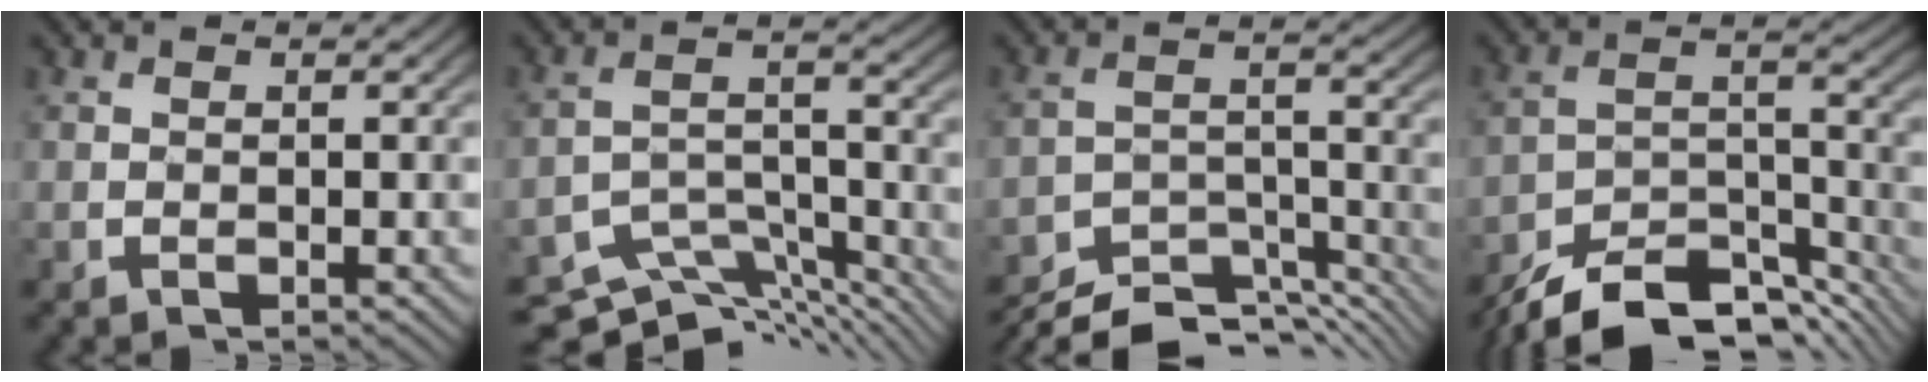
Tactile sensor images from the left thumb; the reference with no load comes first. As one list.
[{"total": 11.0, "force": [-9.9, 3.4, 3.4], "torque": [-0.069, -0.003, -0.150]}, {"total": 11.5, "force": [-10.5, 2.8, 3.8], "torque": [-0.064, -0.002, -0.164]}, {"total": 13.0, "force": [-10.9, 4.2, 5.7], "torque": [-0.106, -0.001, -0.180]}]